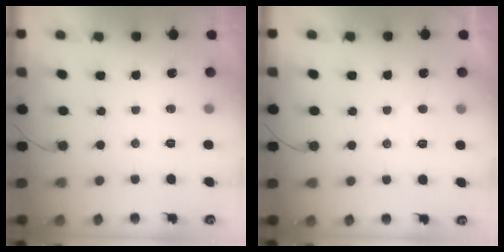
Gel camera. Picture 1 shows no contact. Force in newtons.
{"total": 2.0, "press": 2.0, "slide": 0.2}